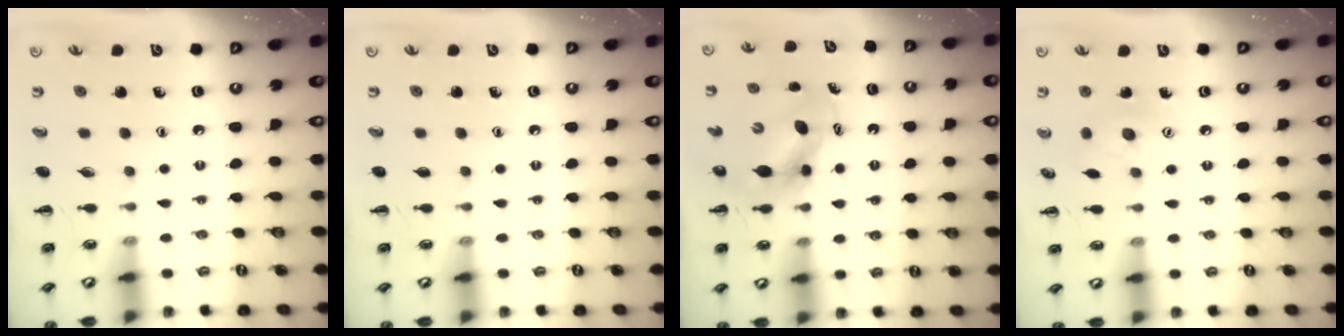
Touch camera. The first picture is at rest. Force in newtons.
{"total": 0.0}
{"total": 6.4, "press": 6.4, "slide": 0.8}
{"total": 6.9, "press": 6.8, "slide": 1.3}